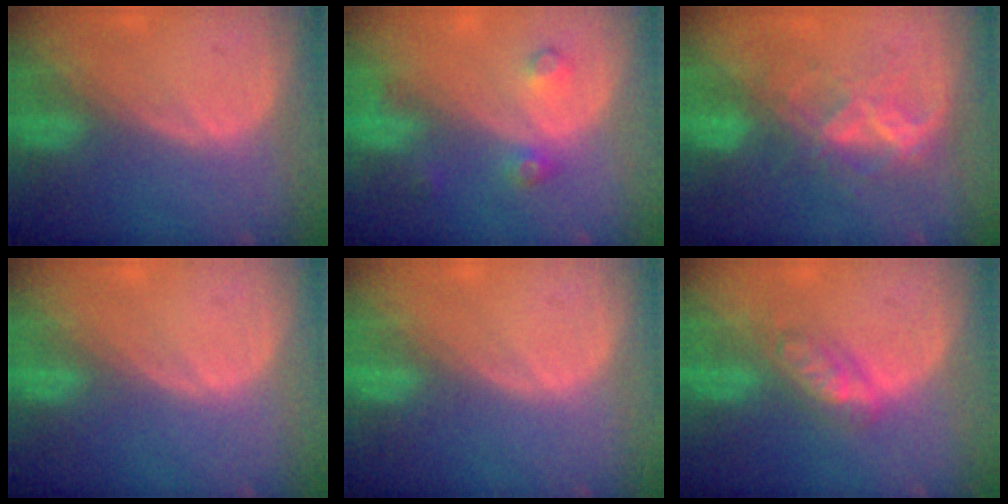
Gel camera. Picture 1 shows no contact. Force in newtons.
{"total": 3.5, "press": 3.2, "slide": 1.4}
{"total": 6.9, "press": 6.0, "slide": 3.5}
{"total": 0.0}
{"total": 0.0}
{"total": 4.6, "press": 4.3, "slide": 1.5}